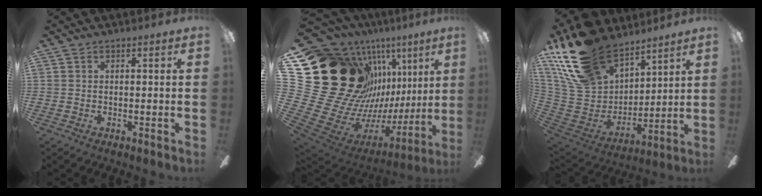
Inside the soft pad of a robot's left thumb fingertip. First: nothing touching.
{"total": 30.4, "force": [8.7, 22.0, 19.1], "torque": [-0.316, -0.140, 0.251]}
{"total": 23.4, "force": [16.4, 12.6, 10.9], "torque": [-0.255, -0.086, 0.312]}